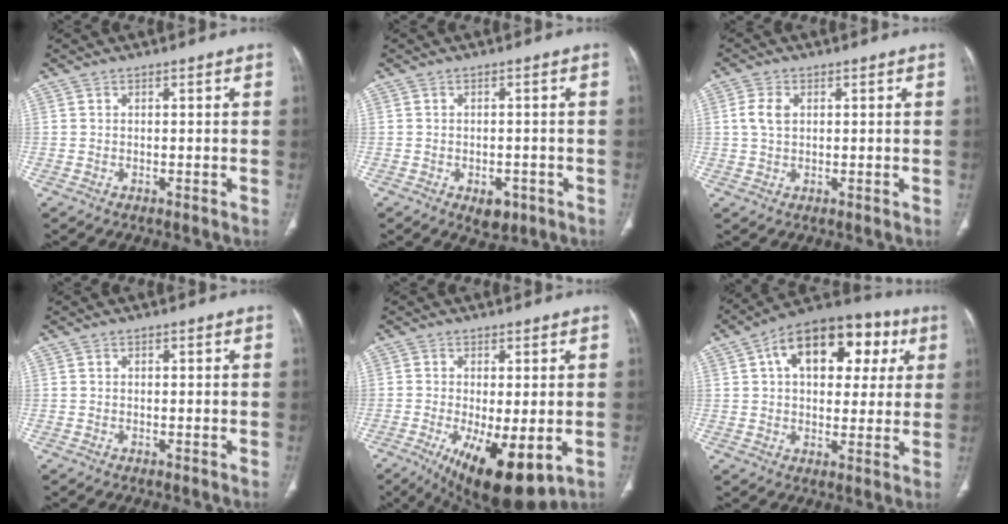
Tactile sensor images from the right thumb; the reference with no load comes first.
{"total": 3.9, "force": [-1.9, 2.4, 2.4], "torque": [-0.020, 0.006, -0.017]}
{"total": 3.9, "force": [0.8, 2.5, 2.8], "torque": [-0.062, 0.005, 0.016]}
{"total": 0.0}
{"total": 13.8, "force": [-4.3, 5.0, 12.1], "torque": [-0.191, -0.025, -0.054]}
{"total": 19.7, "force": [6.4, 11.8, 14.3], "torque": [-0.167, 0.019, 0.087]}